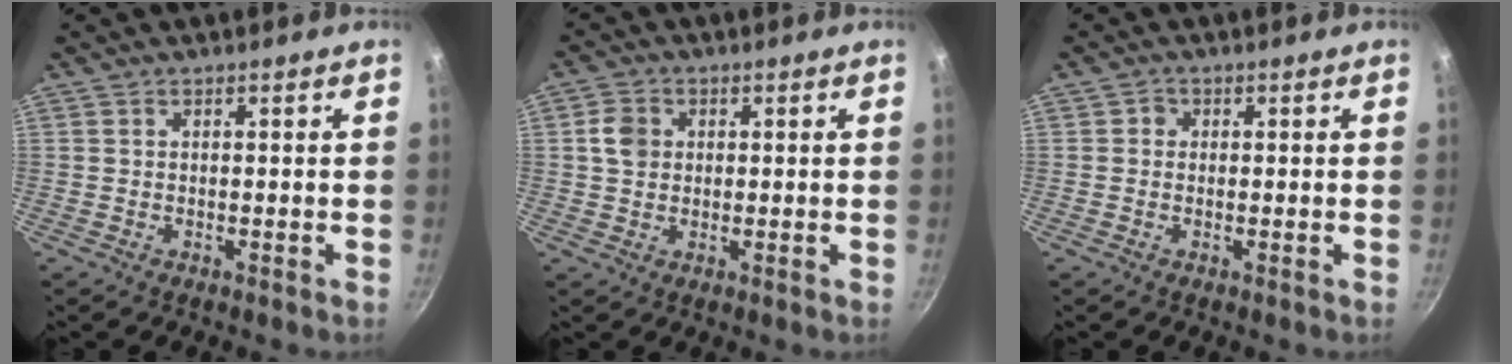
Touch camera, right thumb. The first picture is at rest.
{"total": 4.4, "force": [0.7, 3.7, 2.3], "torque": [-0.026, 0.004, 0.008]}
{"total": 1.4, "force": [0.1, 1.4, 0.4], "torque": [-0.001, 0.002, -0.003]}